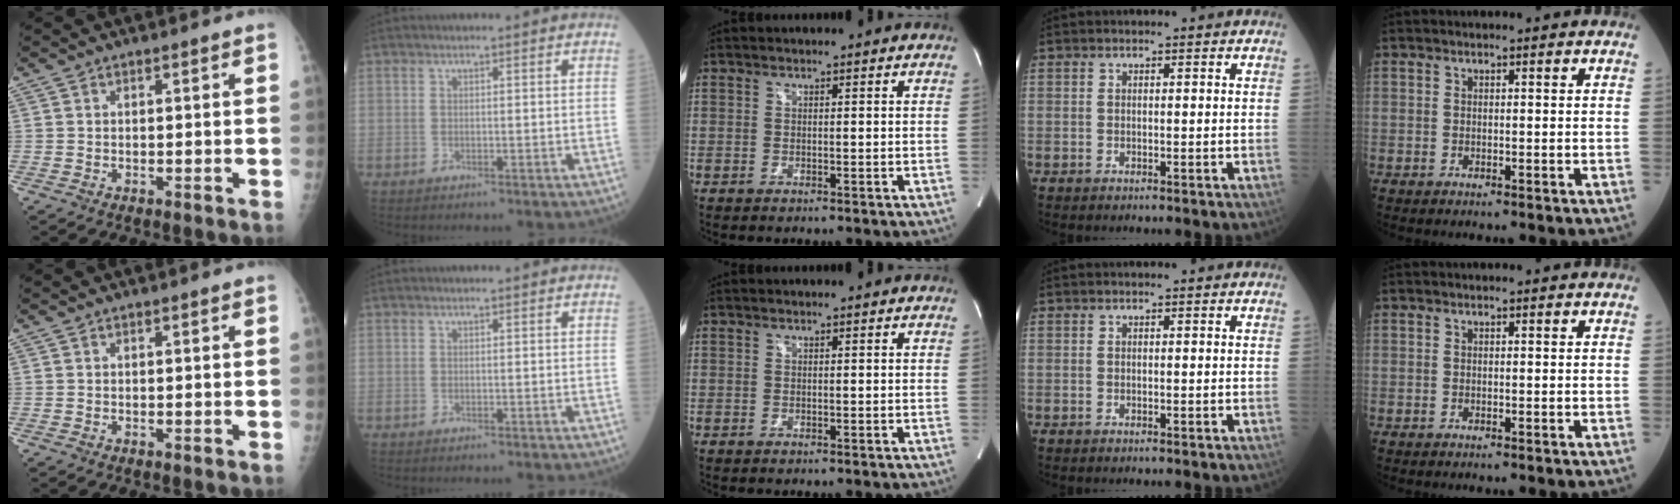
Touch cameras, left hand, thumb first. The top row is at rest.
{}